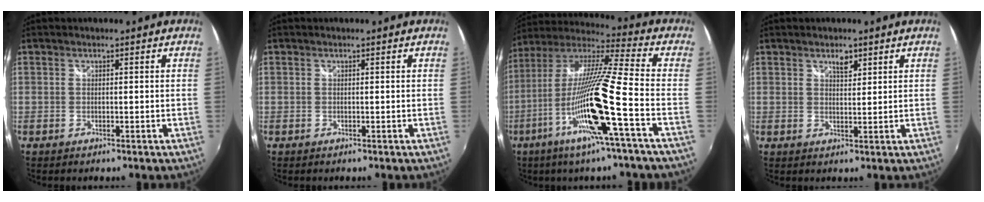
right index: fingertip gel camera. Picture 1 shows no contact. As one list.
[{"total": 0.0}, {"total": 19.0, "force": [-7.3, -0.5, 17.6], "torque": [-0.312, -0.037, -0.143]}, {"total": 2.5, "force": [1.7, 1.2, 1.4], "torque": [-0.019, 0.003, 0.028]}]